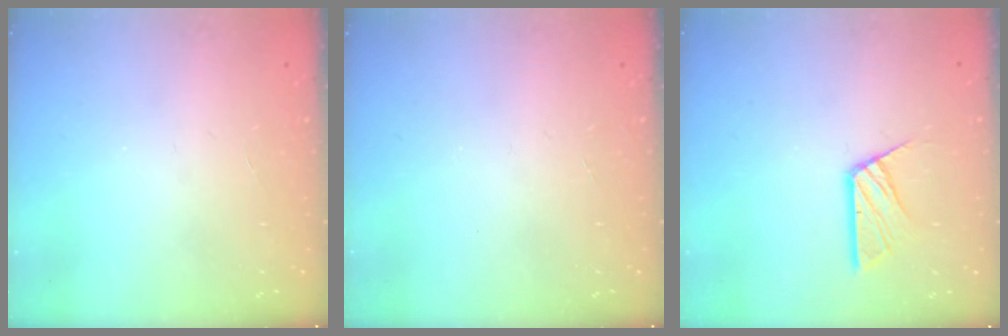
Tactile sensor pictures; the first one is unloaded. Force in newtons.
{"total": 0.0}
{"total": 10.6, "press": 10.6, "slide": 0.8}